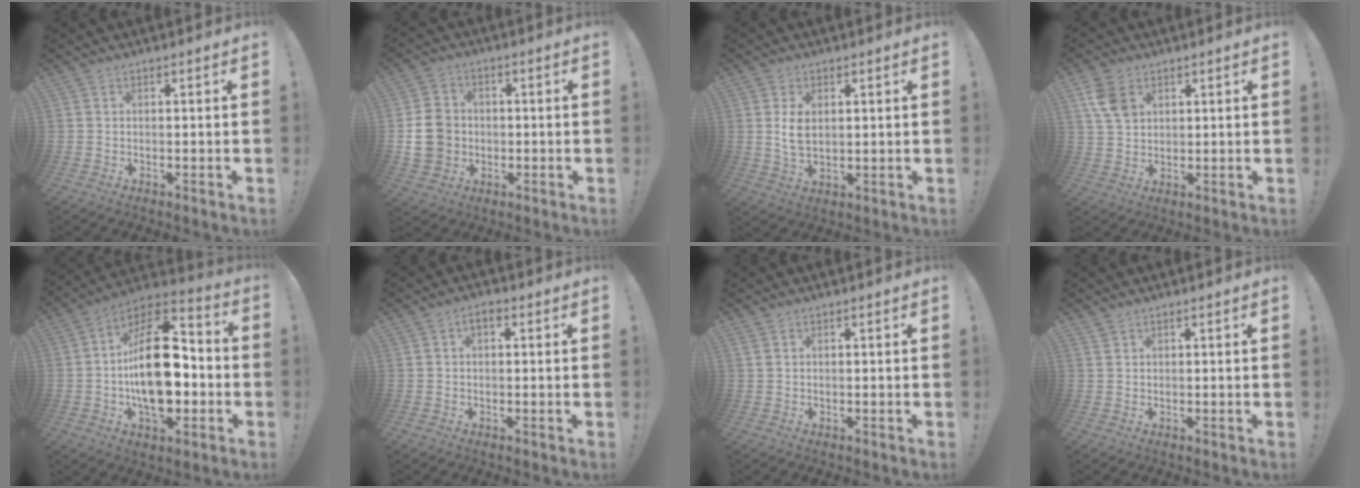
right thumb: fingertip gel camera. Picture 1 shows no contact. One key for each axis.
{"total": 10.7, "fx": -1.2, "fy": 9.5, "fz": 4.8, "tx": -0.075, "ty": 0.019, "tz": -0.017}
{"total": 5.5, "fx": 1.4, "fy": 3.3, "fz": 4.1, "tx": -0.077, "ty": -0.007, "tz": 0.022}
{"total": 8.1, "fx": 3.3, "fy": 5.7, "fz": 4.5, "tx": -0.081, "ty": -0.002, "tz": 0.066}
{"total": 23.1, "fx": -2.2, "fy": 12.8, "fz": 19.0, "tx": -0.329, "ty": 0.020, "tz": -0.031}
{"total": 2.2, "fx": 0.3, "fy": 1.1, "fz": 1.9, "tx": -0.031, "ty": 0.005, "tz": 0.004}
{"total": 0.8, "fx": 0.4, "fy": 0.5, "fz": 0.5, "tx": -0.018, "ty": 0.004, "tz": 0.009}
{"total": 0.8, "fx": 0.7, "fy": 0.4, "fz": 0.2, "tx": 0.000, "ty": -0.004, "tz": 0.013}